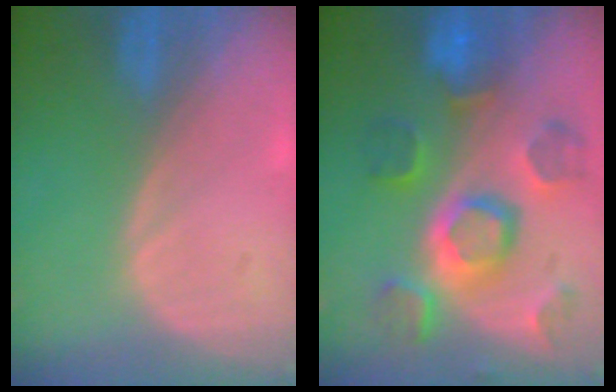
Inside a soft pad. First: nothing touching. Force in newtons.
{"total": 11.4, "press": 10.1, "slide": 5.2}